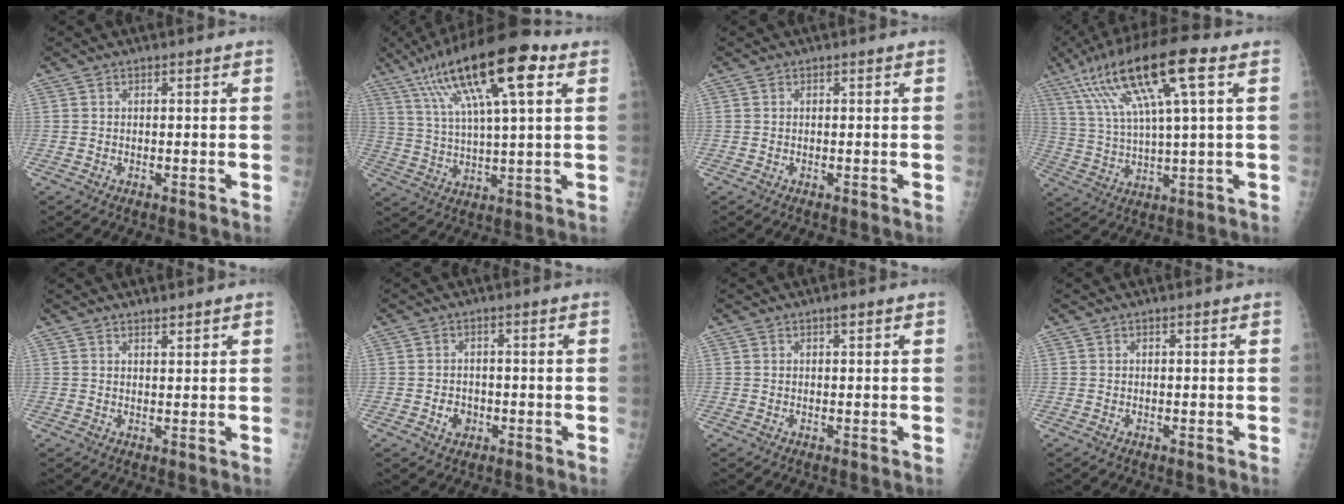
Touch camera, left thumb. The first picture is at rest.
{"total": 20.1, "force": [9.6, 5.1, 17.0], "torque": [-0.285, -0.003, 0.161]}
{"total": 0.0}
{"total": 17.6, "force": [7.6, 3.1, 15.5], "torque": [-0.300, 0.003, 0.135]}
{"total": 1.4, "force": [1.3, 0.2, 0.6], "torque": [-0.004, -0.011, 0.022]}
{"total": 2.9, "force": [-1.0, 2.4, 1.3], "torque": [-0.010, 0.005, -0.012]}
{"total": 0.8, "force": [0.4, 0.2, 0.6], "torque": [-0.009, 0.000, 0.007]}
{"total": 0.0}